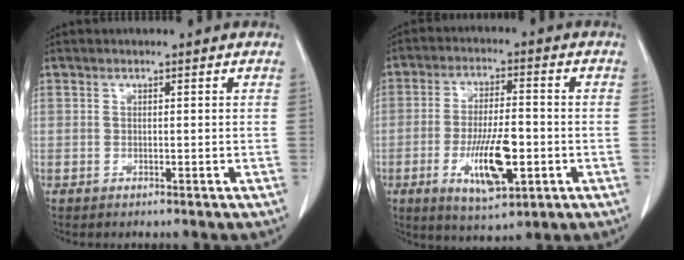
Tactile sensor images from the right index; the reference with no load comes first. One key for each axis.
{"total": 10.8, "fx": -3.1, "fy": 3.1, "fz": 9.9, "tx": -0.184, "ty": -0.006, "tz": -0.046}